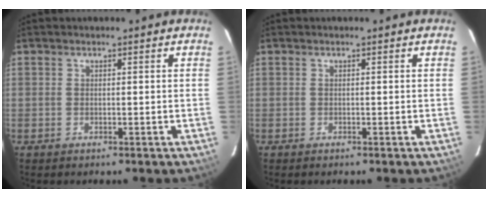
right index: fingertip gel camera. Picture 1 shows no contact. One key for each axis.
{"total": 0.0}